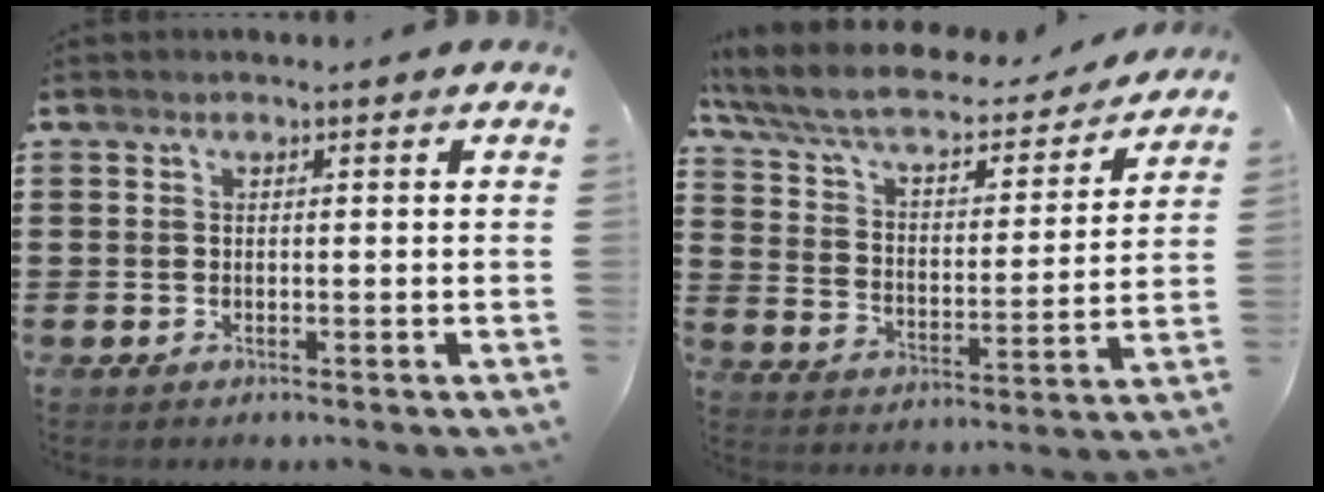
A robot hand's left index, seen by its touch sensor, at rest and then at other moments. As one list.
[{"total": 7.5, "force": [6.4, 1.6, 3.6], "torque": [-0.096, -0.041, 0.106]}]